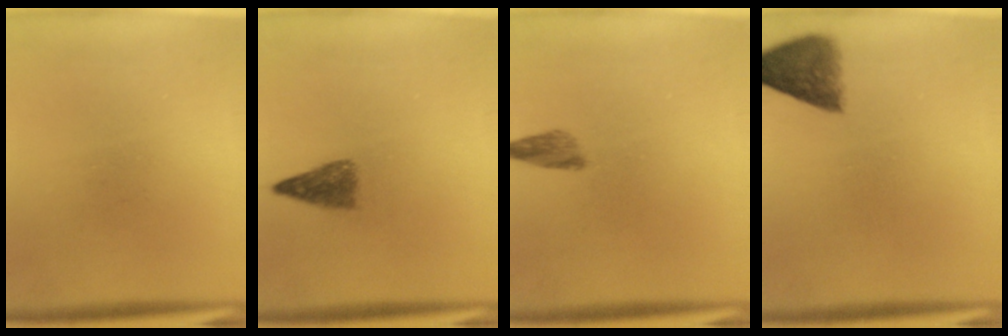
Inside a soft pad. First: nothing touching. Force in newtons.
{"total": 2.9}
{"total": 2.1}
{"total": 5.7}